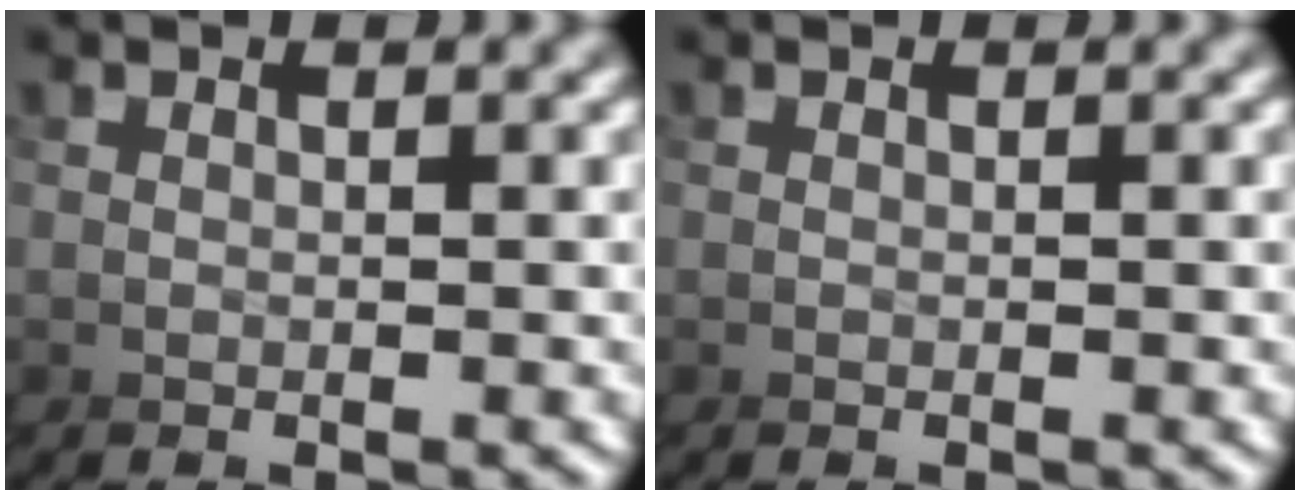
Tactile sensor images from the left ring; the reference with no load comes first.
{"total": 0.0}